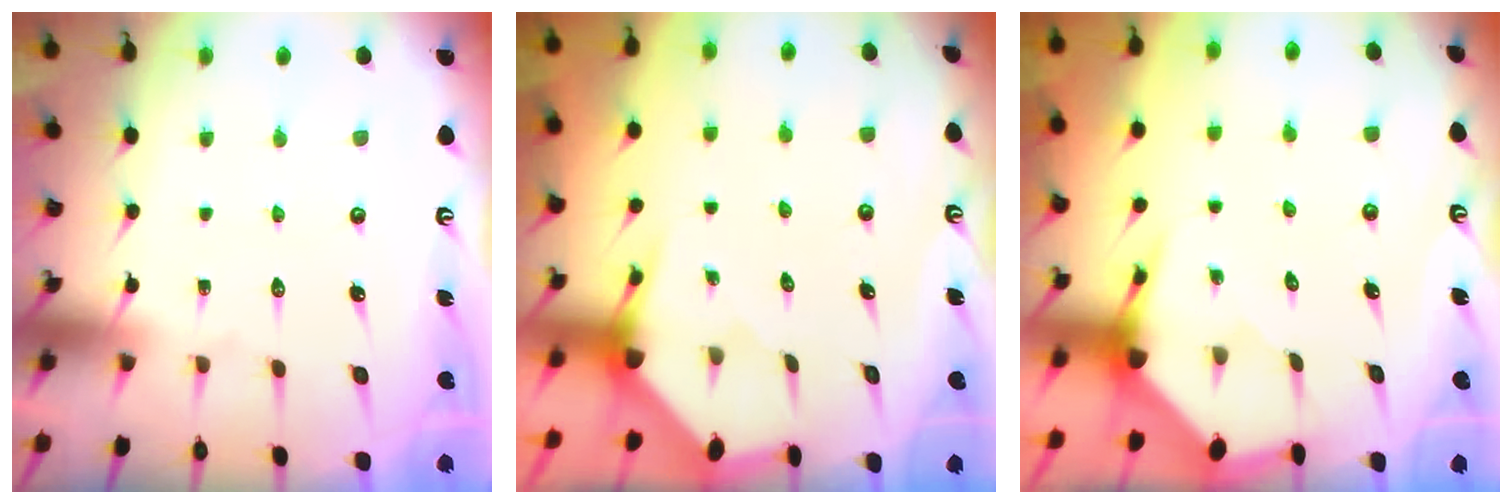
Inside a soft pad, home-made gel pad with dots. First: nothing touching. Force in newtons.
{"total": 3.1, "press": 3.1, "slide": 0.2}
{"total": 3.5, "press": 3.4, "slide": 0.4}